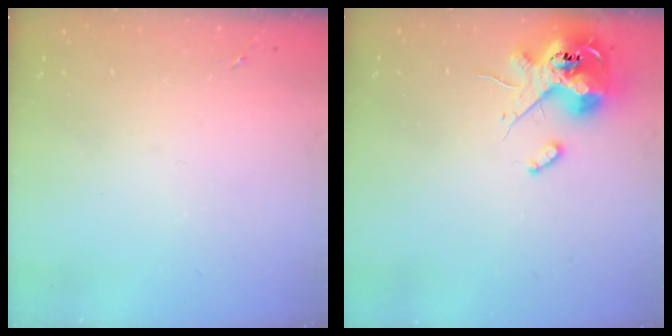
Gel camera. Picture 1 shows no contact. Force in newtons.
{"total": 12.8, "press": 12.6, "slide": 2.2}